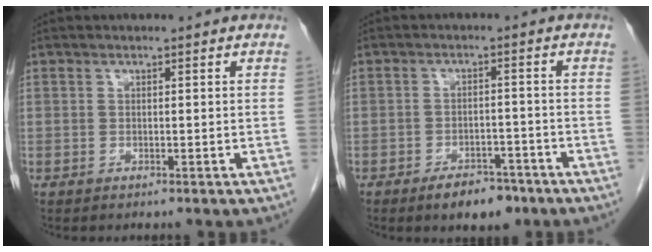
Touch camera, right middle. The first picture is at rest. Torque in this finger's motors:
{"motor_torque": [0.59, -0.35, 0.09, 0.06]}